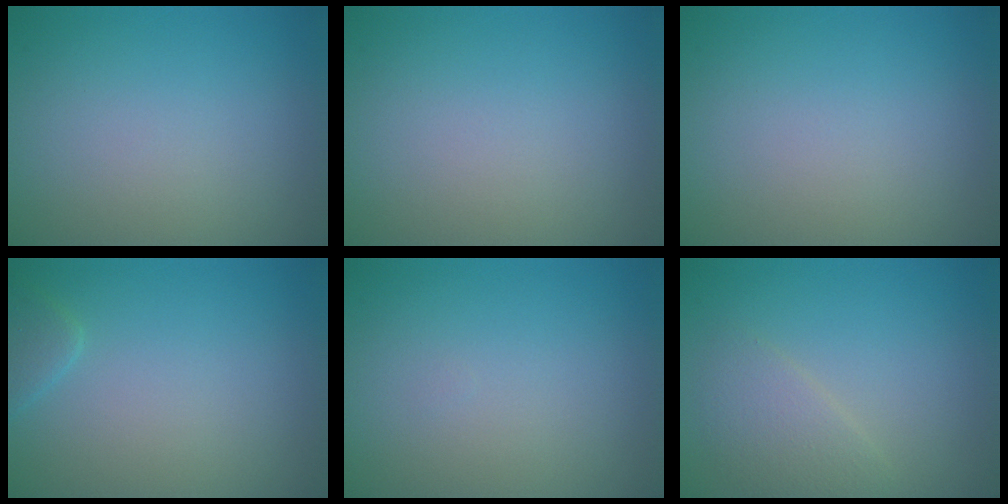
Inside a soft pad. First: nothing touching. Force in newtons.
{"total": 0.0}
{"total": 0.0}
{"total": 1.4, "press": 1.4, "slide": 0.1}
{"total": 0.0}
{"total": 2.2, "press": 2.2, "slide": 0.1}